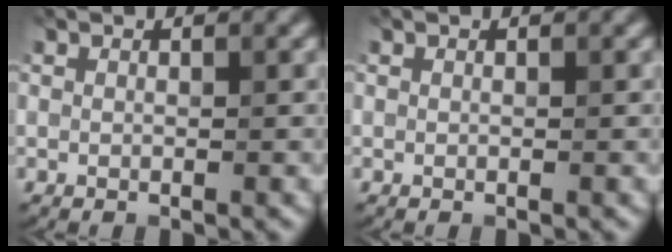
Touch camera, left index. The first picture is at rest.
{"total": 0.0}